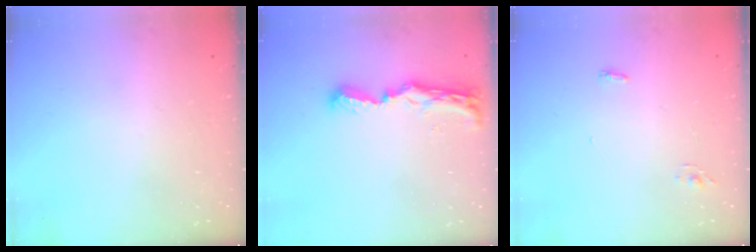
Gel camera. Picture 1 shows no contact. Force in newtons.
{"total": 8.7, "press": 8.7, "slide": 0.3}
{"total": 3.6, "press": 3.2, "slide": 1.6}